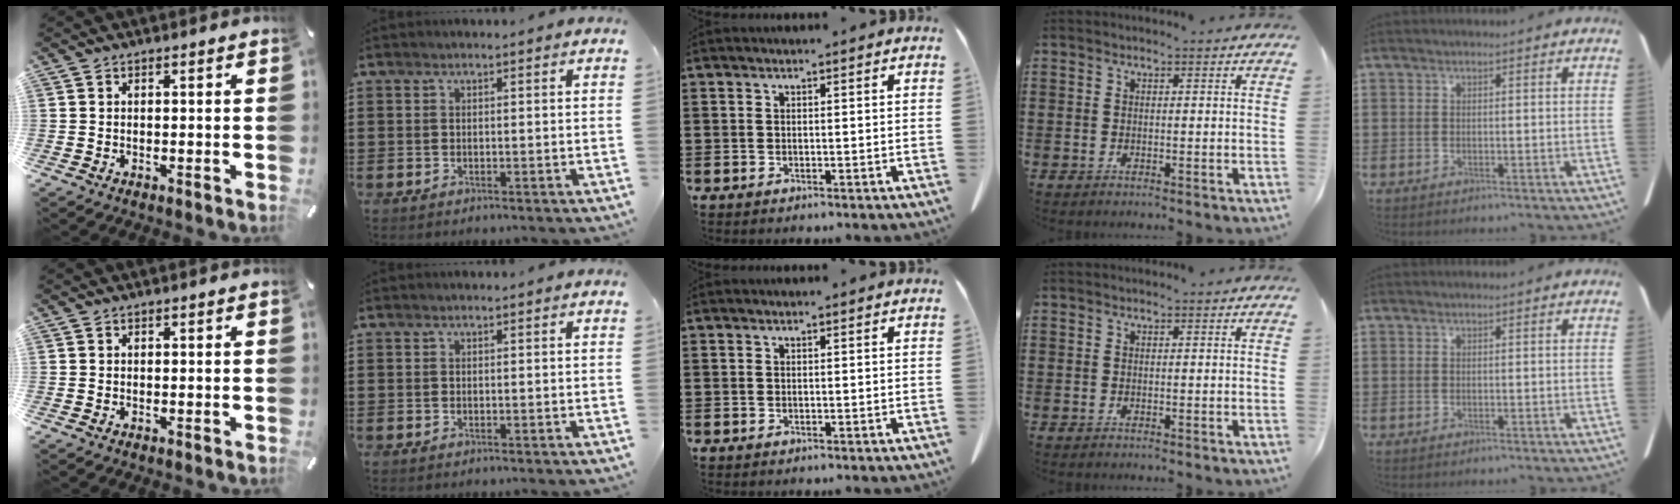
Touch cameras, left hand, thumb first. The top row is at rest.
{}